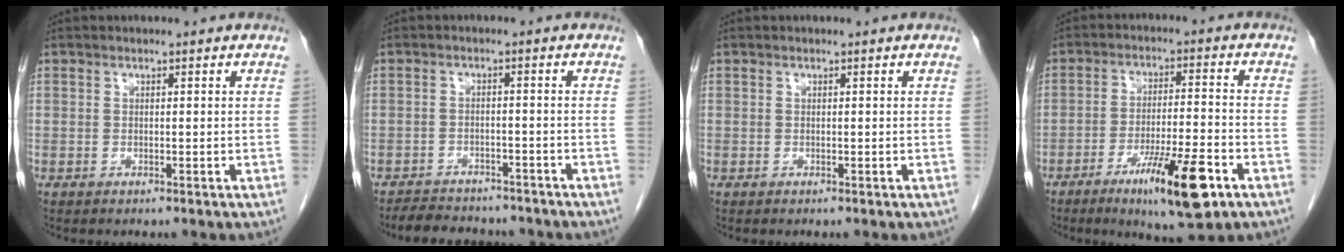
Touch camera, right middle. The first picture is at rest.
{"total": 9.2, "force": [-8.3, 3.0, 2.7], "torque": [-0.046, 0.004, -0.110]}
{"total": 0.0}
{"total": 11.9, "force": [-6.4, 1.2, 10.0], "torque": [-0.164, -0.018, -0.100]}